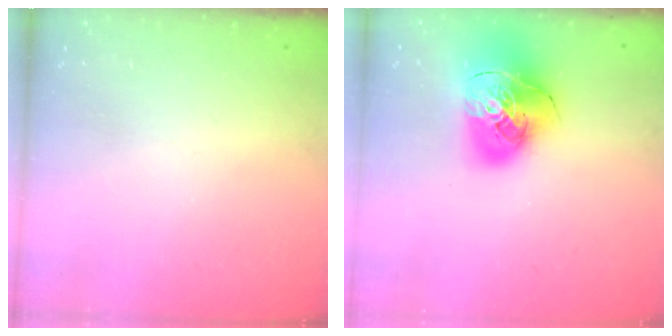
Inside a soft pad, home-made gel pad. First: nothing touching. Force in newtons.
{"total": 20.4, "press": 20.2, "slide": 2.5}